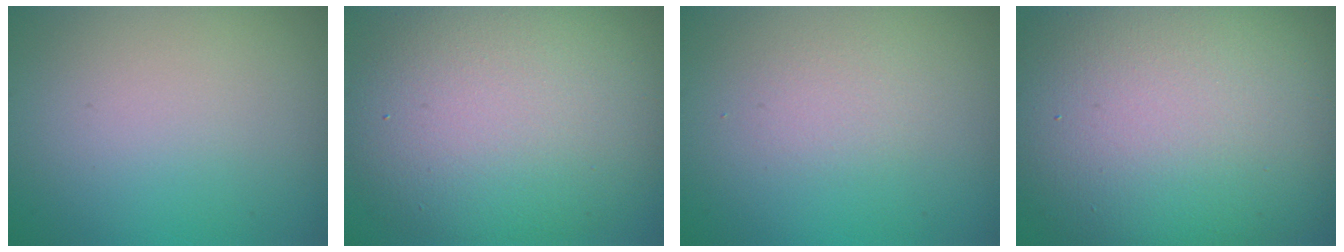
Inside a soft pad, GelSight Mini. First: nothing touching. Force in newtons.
{"total": 10.5, "press": 10.5, "slide": 0.8}
{"total": 1.2, "press": 1.2, "slide": 0.0}
{"total": 15.5, "press": 15.5, "slide": 1.2}